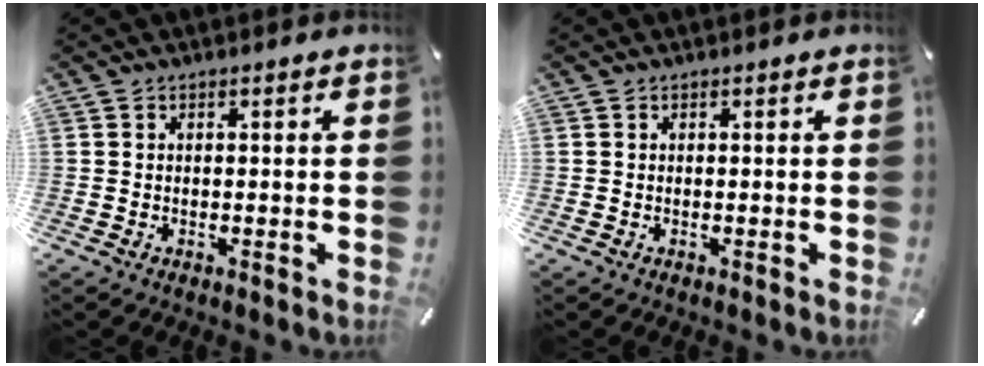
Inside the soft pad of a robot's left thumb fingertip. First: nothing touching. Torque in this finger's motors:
{"motor_torque": [0.00, 0.00, 0.00, 0.00, 0.00]}